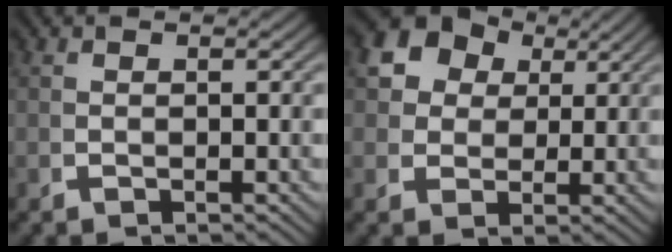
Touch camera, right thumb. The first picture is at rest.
{"total": 9.2, "force": [3.5, 7.1, 4.7], "torque": [-0.113, -0.009, 0.064]}